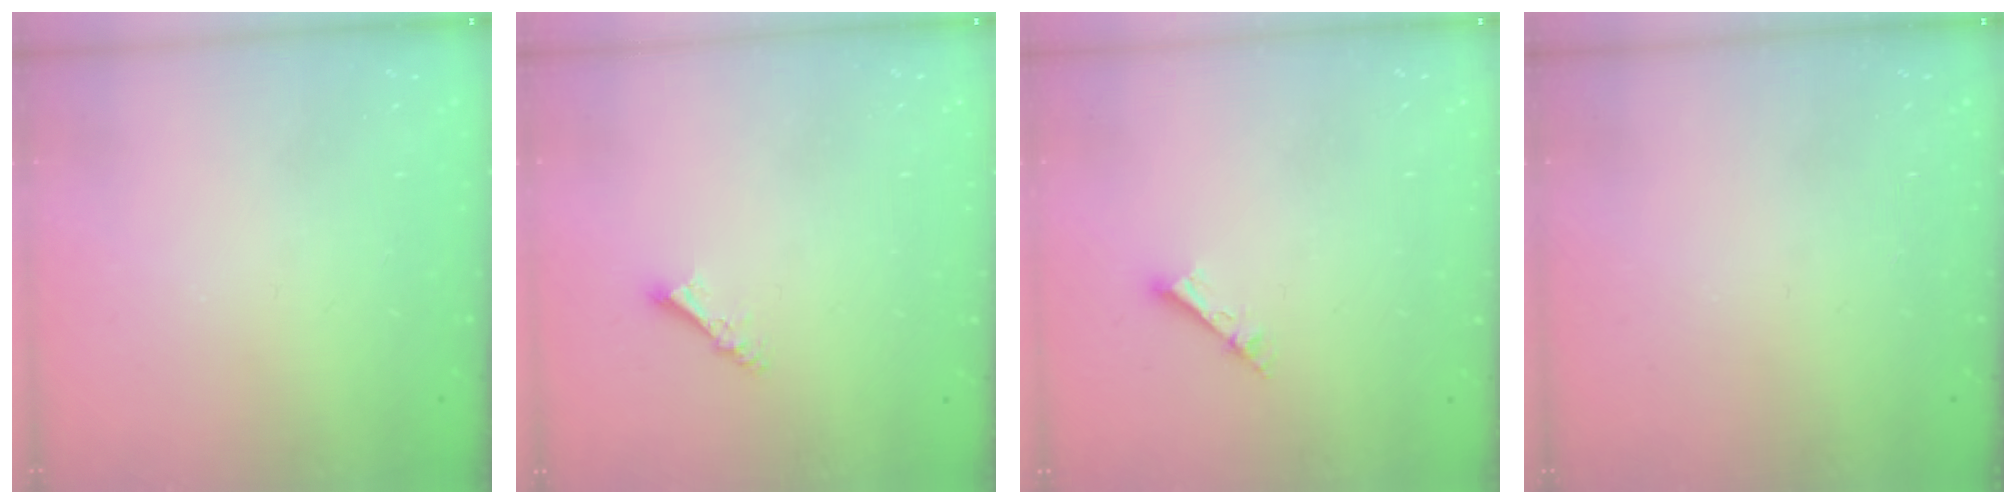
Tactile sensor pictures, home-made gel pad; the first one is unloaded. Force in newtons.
{"total": 3.9, "press": 3.9, "slide": 0.3}
{"total": 2.6, "press": 2.5, "slide": 0.2}
{"total": 0.0}